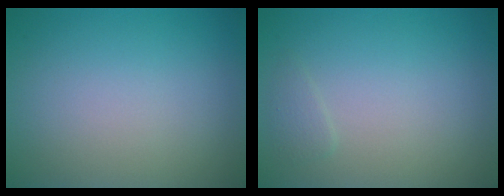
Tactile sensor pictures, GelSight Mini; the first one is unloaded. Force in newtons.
{"total": 0.8, "press": 0.8, "slide": 0.1}